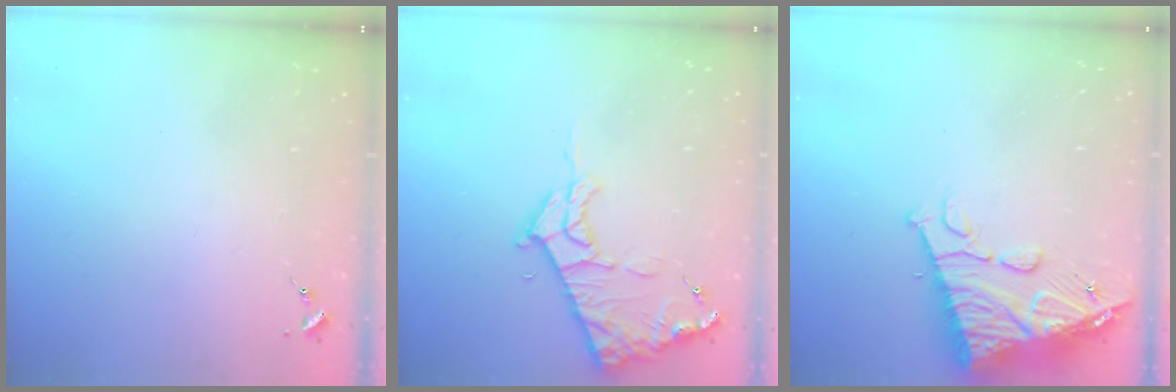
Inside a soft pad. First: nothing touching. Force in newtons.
{"total": 12.0, "press": 12.0, "slide": 1.2}
{"total": 14.9, "press": 14.8, "slide": 1.5}